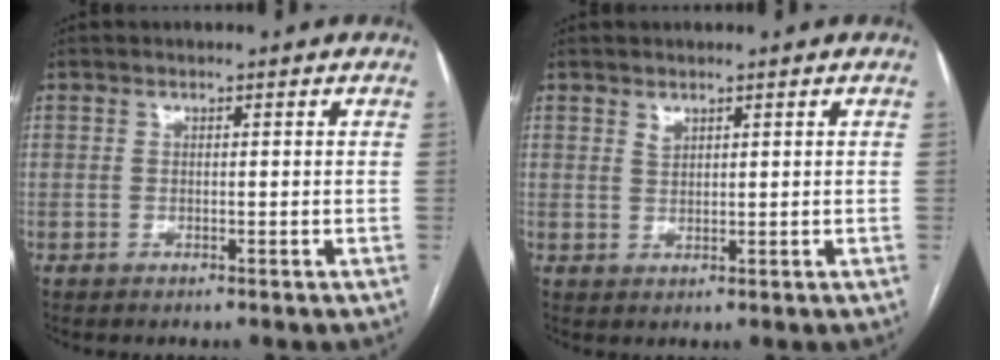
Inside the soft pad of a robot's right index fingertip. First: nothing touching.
{"total": 1.1, "force": [0.9, 0.4, 0.5], "torque": [-0.009, -0.002, 0.019]}